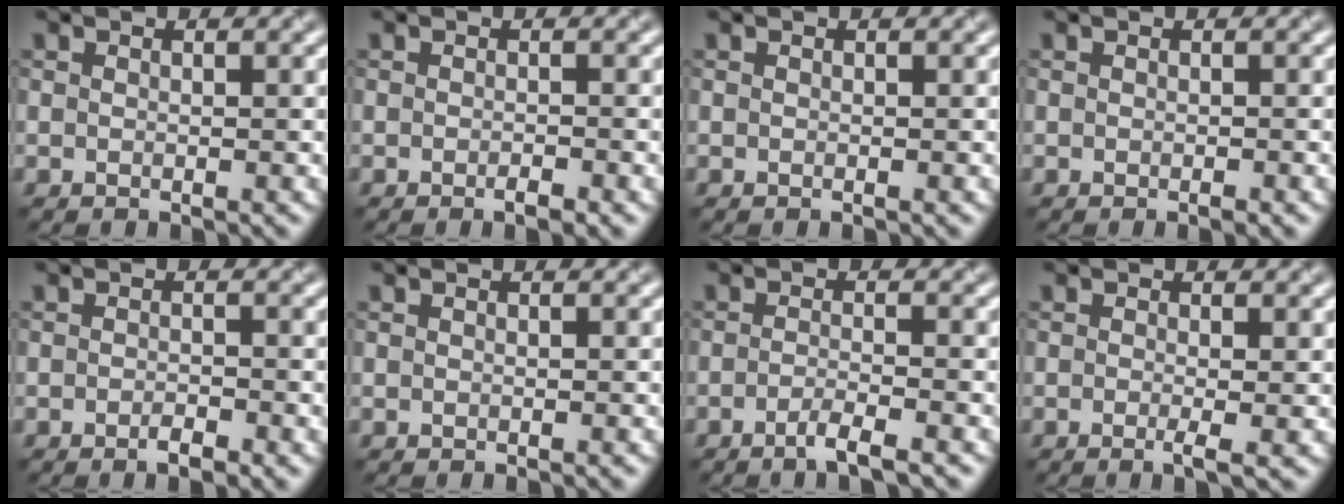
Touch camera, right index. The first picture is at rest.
{"total": 1.3, "force": [-0.8, 0.3, 0.9], "torque": [-0.012, -0.002, -0.011]}
{"total": 0.0}
{"total": 0.6, "force": [-0.3, 0.1, 0.5], "torque": [-0.005, -0.001, -0.004]}
{"total": 1.6, "force": [-1.0, 0.4, 1.2], "torque": [-0.018, 0.000, -0.016]}
{"total": 0.0}
{"total": 2.4, "force": [-1.6, 0.5, 1.7], "torque": [-0.026, 0.004, -0.039]}
{"total": 1.7, "force": [-0.4, 0.4, 1.6], "torque": [-0.029, -0.005, -0.004]}